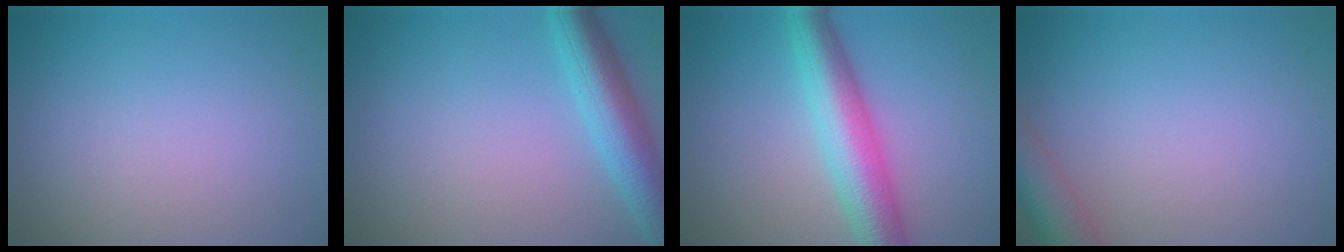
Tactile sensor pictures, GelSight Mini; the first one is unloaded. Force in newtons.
{"total": 5.5, "press": 5.5, "slide": 0.2}
{"total": 6.8, "press": 6.8, "slide": 0.0}
{"total": 4.3, "press": 4.3, "slide": 0.3}